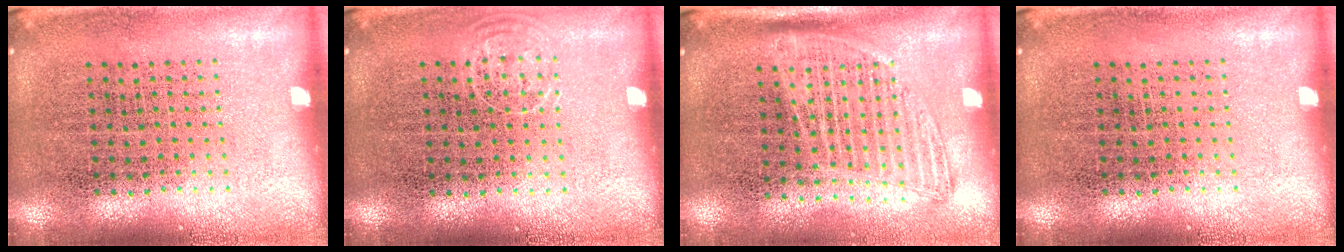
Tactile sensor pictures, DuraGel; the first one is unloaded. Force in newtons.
{"total": 0.7, "press": 0.6, "slide": 0.4}
{"total": 1.4, "press": 1.2, "slide": 0.7}
{"total": 0.0}